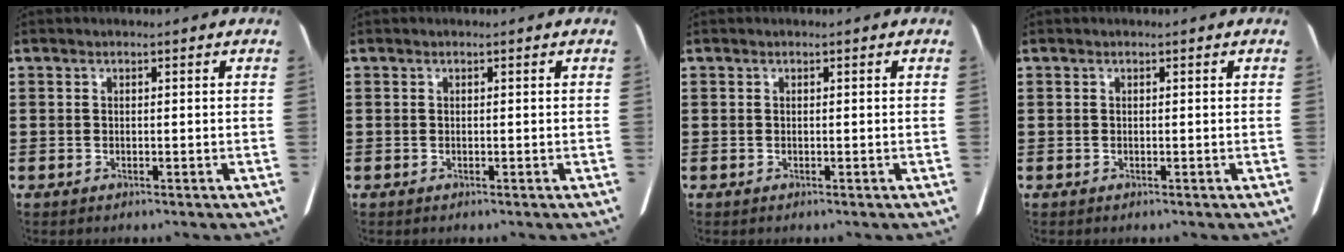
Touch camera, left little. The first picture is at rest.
{"total": 0.0}
{"total": 0.0}
{"total": 0.0}